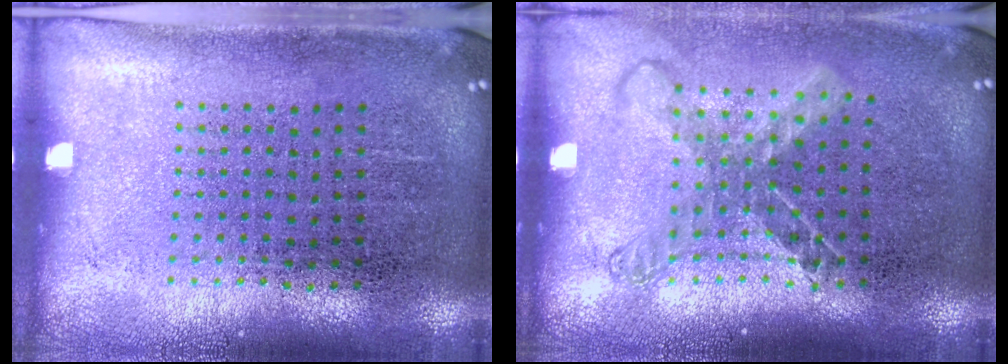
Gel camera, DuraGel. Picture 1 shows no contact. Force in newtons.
{"total": 1.5, "press": 1.3, "slide": 0.9}